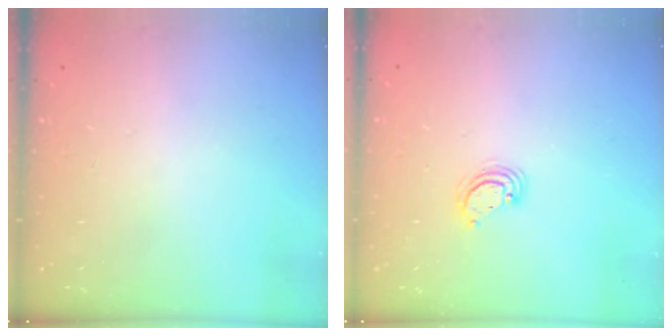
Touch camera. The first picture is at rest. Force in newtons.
{"total": 3.7, "press": 3.7, "slide": 0.3}